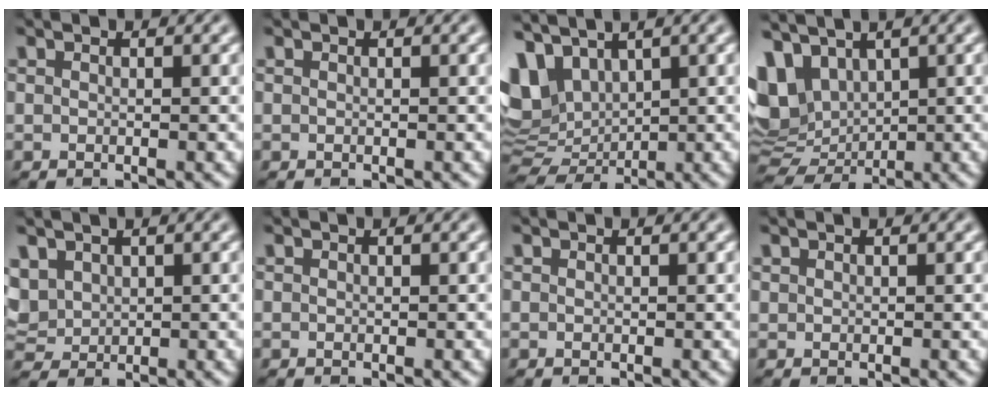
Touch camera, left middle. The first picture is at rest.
{"total": 0.0}
{"total": 6.0, "force": [2.3, 4.1, 3.8], "torque": [-0.096, 0.006, 0.050]}
{"total": 7.0, "force": [2.4, 4.9, 4.4], "torque": [-0.104, -0.003, 0.058]}
{"total": 2.7, "force": [1.2, 2.0, 1.3], "torque": [-0.049, 0.005, 0.031]}
{"total": 0.0}
{"total": 0.0}
{"total": 0.0}